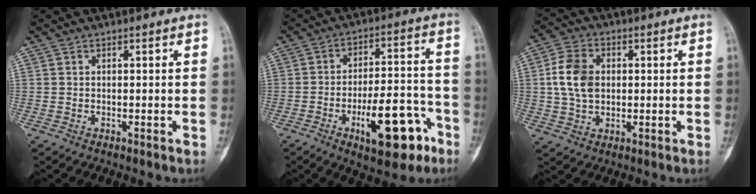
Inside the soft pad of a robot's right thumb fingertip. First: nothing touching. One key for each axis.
{"total": 15.9, "fx": -7.4, "fy": 6.3, "fz": 12.6, "tx": -0.166, "ty": 0.047, "tz": -0.105}
{"total": 8.8, "fx": 0.8, "fy": 6.4, "fz": 6.1, "tx": -0.109, "ty": 0.008, "tz": 0.015}